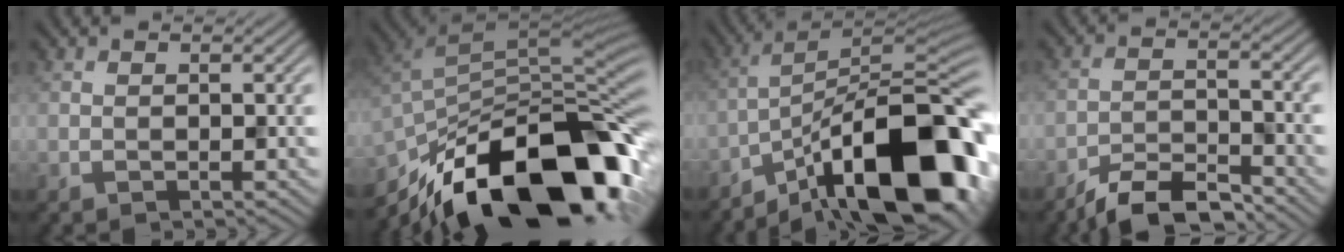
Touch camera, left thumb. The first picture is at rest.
{"total": 19.1, "force": [-12.0, 7.5, 12.8], "torque": [-0.226, -0.017, -0.201]}
{"total": 18.2, "force": [-10.9, 6.1, 13.3], "torque": [-0.191, 0.005, -0.194]}
{"total": 6.9, "force": [-6.1, 1.5, 3.0], "torque": [-0.056, -0.005, -0.118]}